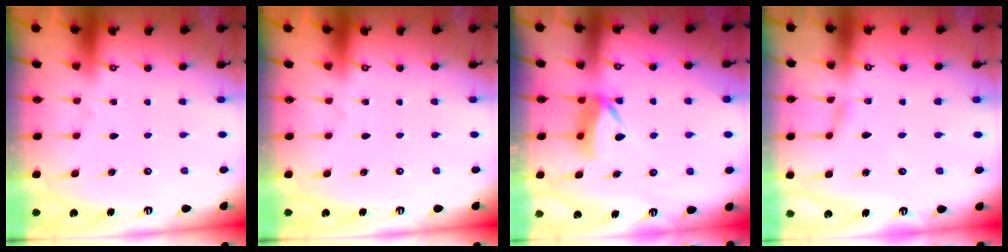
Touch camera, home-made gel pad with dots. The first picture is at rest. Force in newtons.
{"total": 0.0}
{"total": 7.3, "press": 7.3, "slide": 0.7}
{"total": 2.4, "press": 2.4, "slide": 0.1}